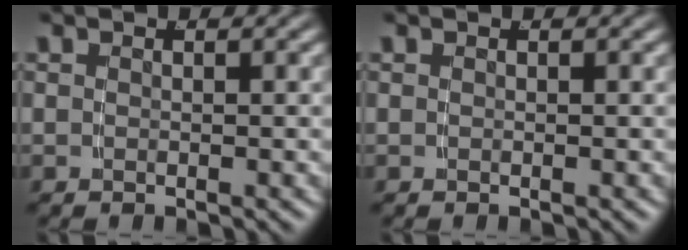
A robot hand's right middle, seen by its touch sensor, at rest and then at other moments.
{"total": 0.0}